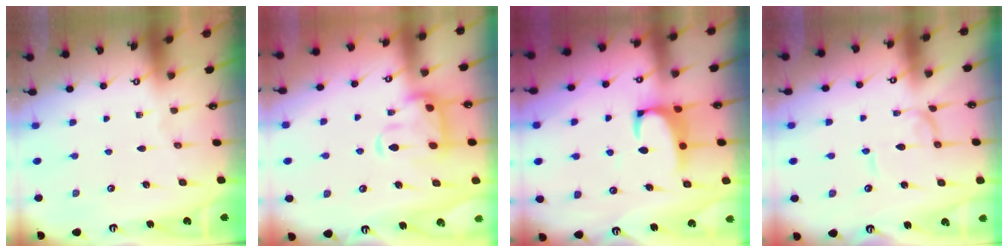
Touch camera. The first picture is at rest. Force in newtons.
{"total": 5.6, "press": 5.4, "slide": 1.5}
{"total": 2.2, "press": 2.0, "slide": 0.9}
{"total": 0.6, "press": 0.6, "slide": 0.1}